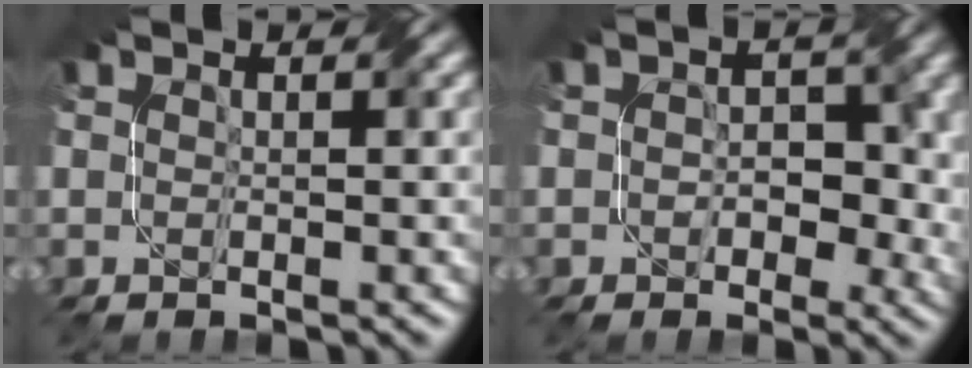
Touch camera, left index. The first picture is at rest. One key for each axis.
{"total": 3.7, "fx": -0.2, "fy": 2.7, "fz": 2.4, "tx": -0.014, "ty": 0.000, "tz": 0.004}